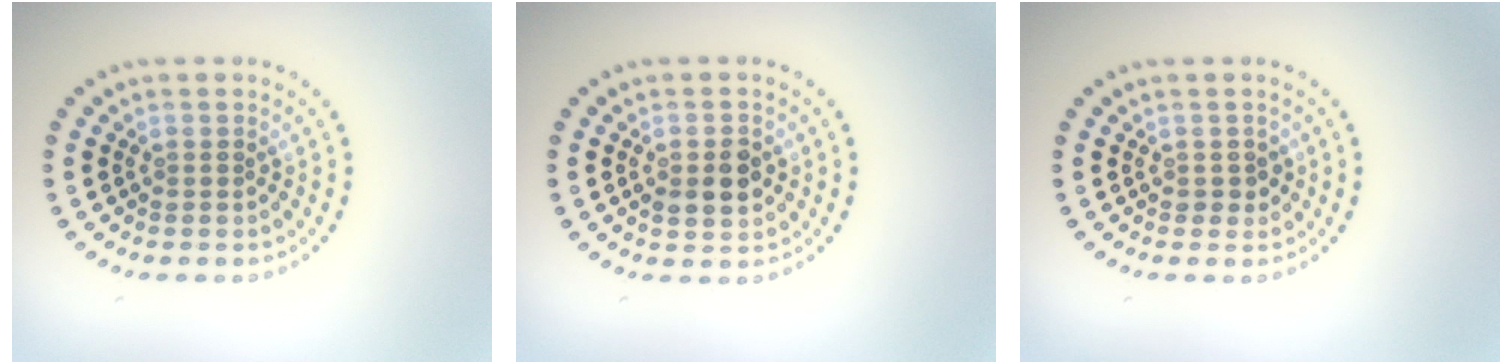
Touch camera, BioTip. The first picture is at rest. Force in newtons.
{"total": 2.9, "press": 2.9, "slide": 0.2}
{"total": 1.1, "press": 1.0, "slide": 0.4}